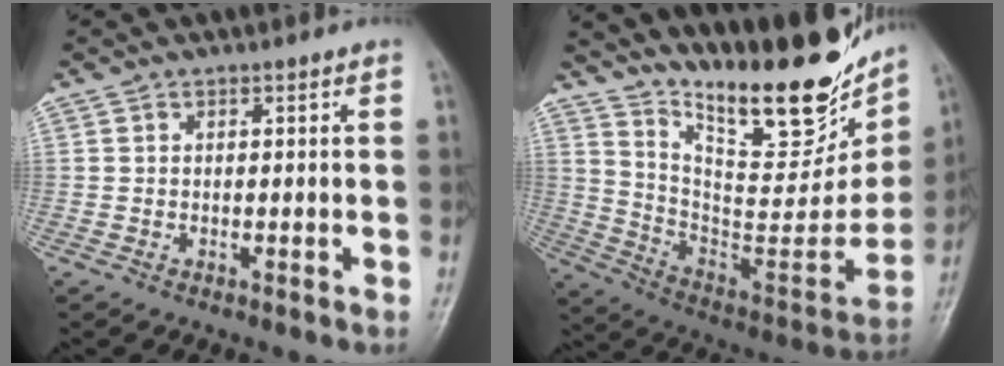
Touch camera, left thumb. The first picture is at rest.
{"total": 28.5, "force": [20.1, 8.8, 18.2], "torque": [-0.239, -0.109, 0.318]}